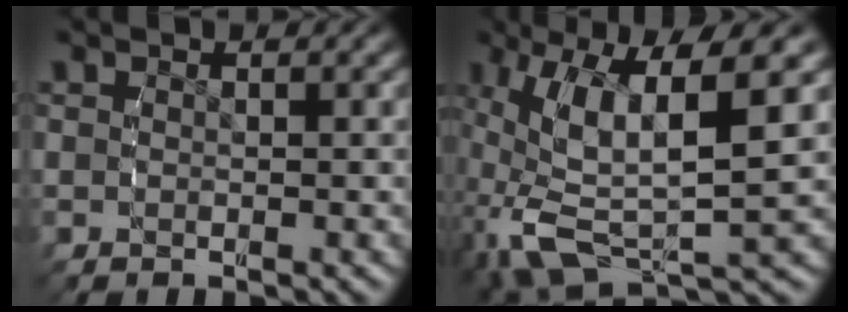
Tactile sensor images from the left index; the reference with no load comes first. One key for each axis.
{"total": 10.7, "fx": -1.8, "fy": 5.5, "fz": 9.0, "tx": -0.177, "ty": -0.026, "tz": -0.007}